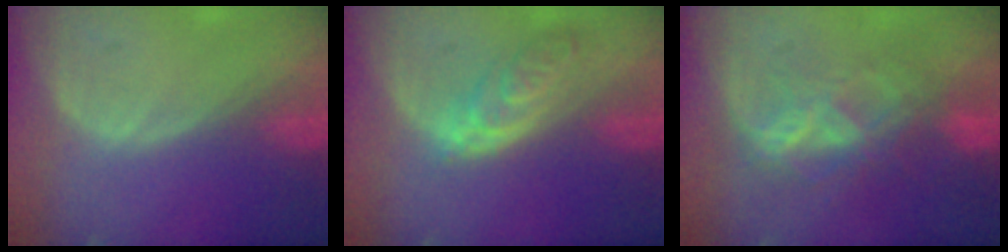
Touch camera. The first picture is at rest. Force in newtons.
{"total": 5.5, "press": 5.4, "slide": 0.7}
{"total": 6.7, "press": 6.5, "slide": 1.5}